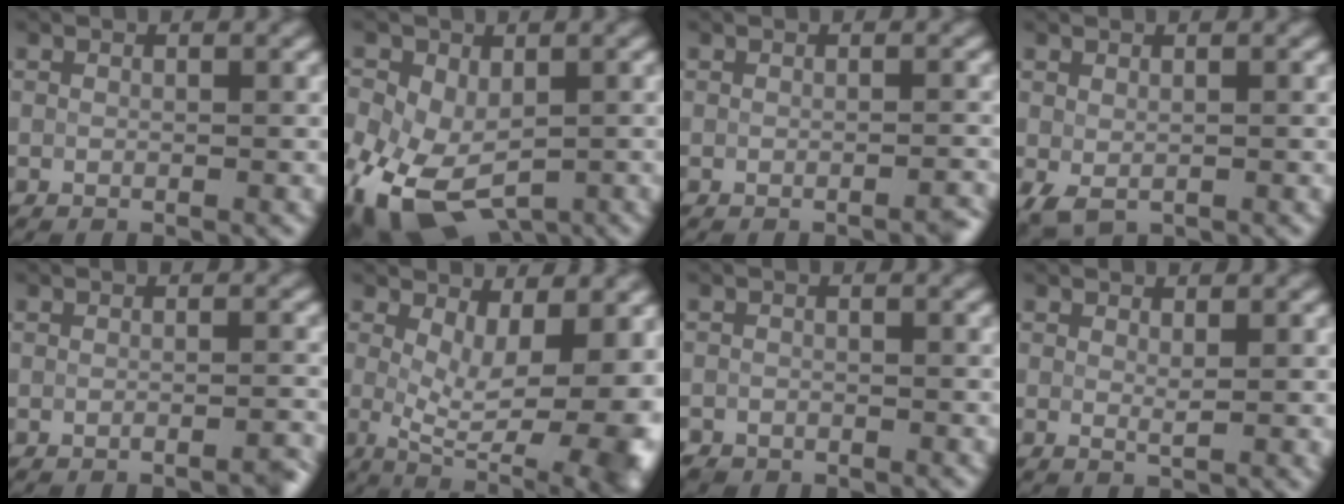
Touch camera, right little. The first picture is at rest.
{"total": 10.0, "force": [-3.1, 6.5, 7.0], "torque": [-0.157, -0.032, -0.048]}
{"total": 0.7, "force": [-0.7, 0.1, 0.3], "torque": [-0.004, 0.002, -0.007]}
{"total": 1.5, "force": [-0.3, 1.0, 1.1], "torque": [-0.029, -0.008, 0.000]}
{"total": 1.3, "force": [-1.1, 0.3, 0.7], "torque": [-0.006, 0.003, -0.018]}
{"total": 11.2, "force": [0.2, 4.4, 10.3], "torque": [-0.141, -0.016, 0.008]}
{"total": 1.3, "force": [-1.1, 0.8, 0.0], "torque": [-0.001, -0.002, -0.018]}
{"total": 0.9, "force": [0.5, 0.2, 0.8], "torque": [-0.014, -0.005, 0.008]}